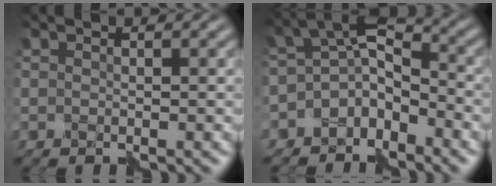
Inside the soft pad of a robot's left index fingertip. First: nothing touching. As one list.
[{"total": 3.7, "force": [-2.7, 2.0, 1.7], "torque": [-0.021, 0.002, -0.061]}]